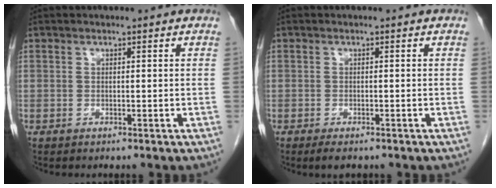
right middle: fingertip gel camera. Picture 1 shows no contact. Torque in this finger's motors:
{"motor_torque": [0.06, 0.00, 0.00, 0.00]}